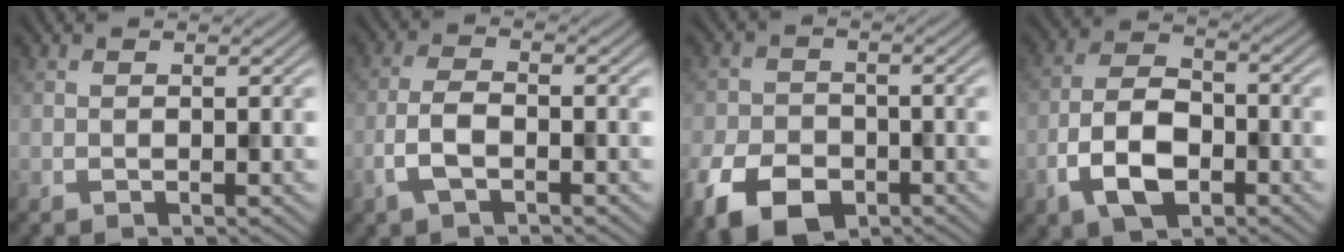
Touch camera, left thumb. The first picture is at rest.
{"total": 3.9, "force": [-1.9, 1.5, 3.1], "torque": [-0.073, 0.003, -0.044]}
{"total": 8.6, "force": [-4.7, 5.4, 4.7], "torque": [-0.111, -0.017, -0.088]}
{"total": 8.1, "force": [-3.6, 4.5, 5.7], "torque": [-0.122, 0.002, -0.078]}